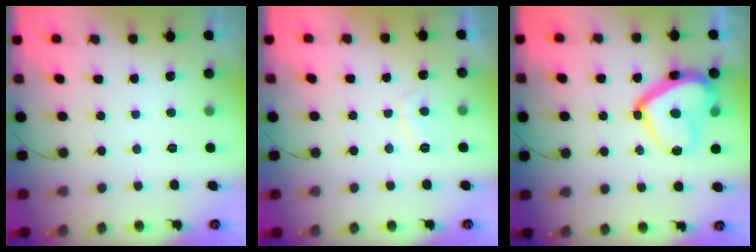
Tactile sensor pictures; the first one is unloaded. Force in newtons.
{"total": 3.3, "press": 3.2, "slide": 0.7}
{"total": 16.2, "press": 16.1, "slide": 1.6}